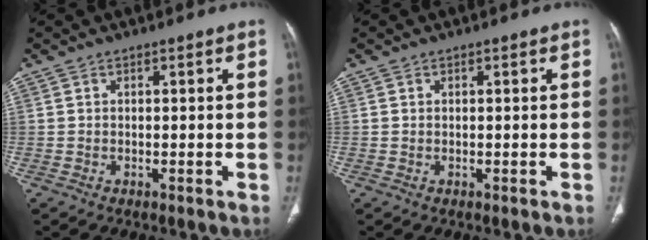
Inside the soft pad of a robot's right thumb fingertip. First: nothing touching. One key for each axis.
{"total": 0.0}